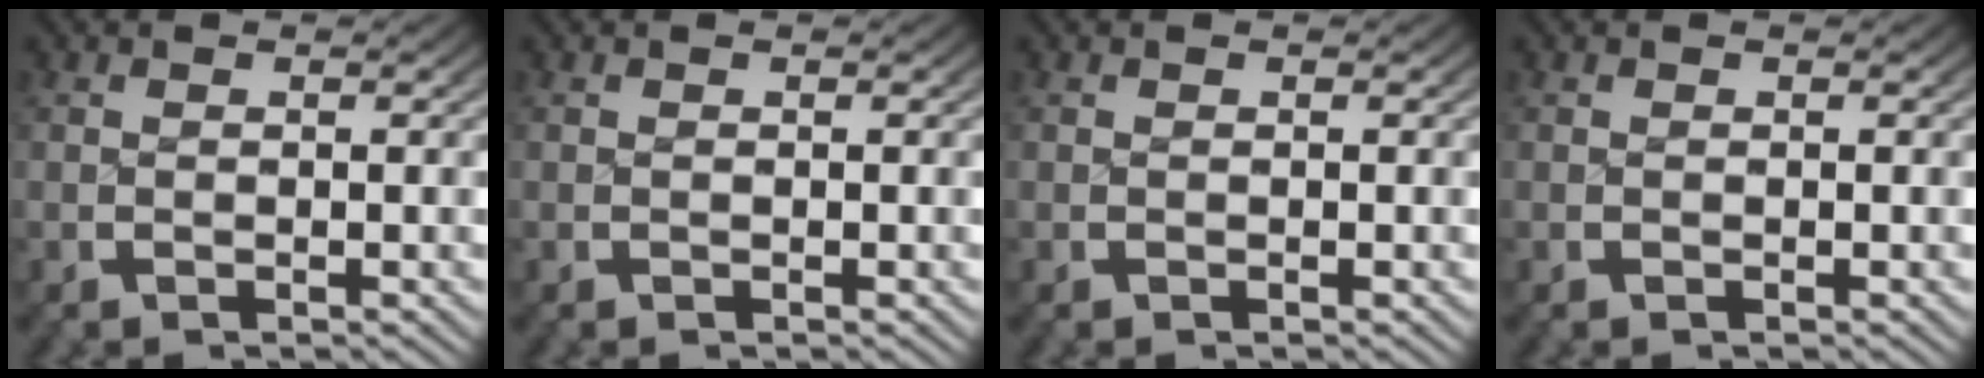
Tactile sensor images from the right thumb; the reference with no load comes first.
{"total": 0.0}
{"total": 0.0}
{"total": 0.0}